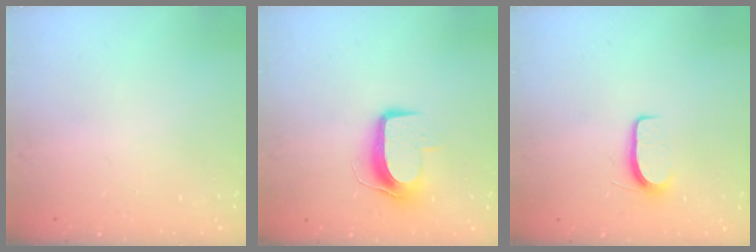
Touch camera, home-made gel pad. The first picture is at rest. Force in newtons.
{"total": 9.3, "press": 9.2, "slide": 0.9}
{"total": 6.1, "press": 6.0, "slide": 0.7}